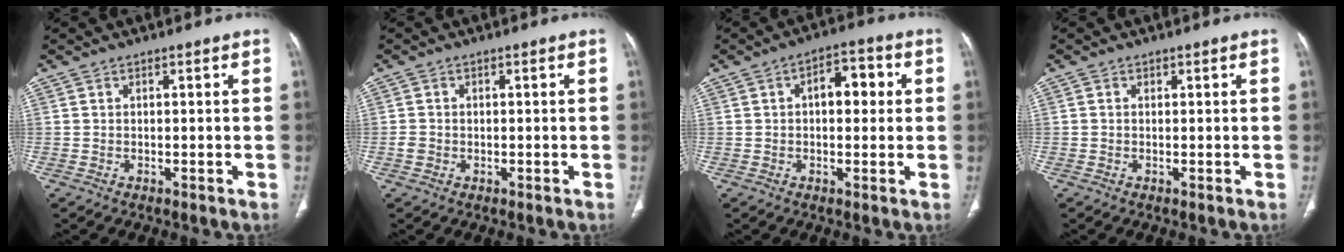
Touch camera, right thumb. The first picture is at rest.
{"total": 1.5, "force": [-0.3, 1.3, 0.6], "torque": [-0.007, 0.006, -0.006]}
{"total": 5.9, "force": [0.9, 3.4, 4.8], "torque": [-0.047, 0.016, 0.006]}
{"total": 0.0}